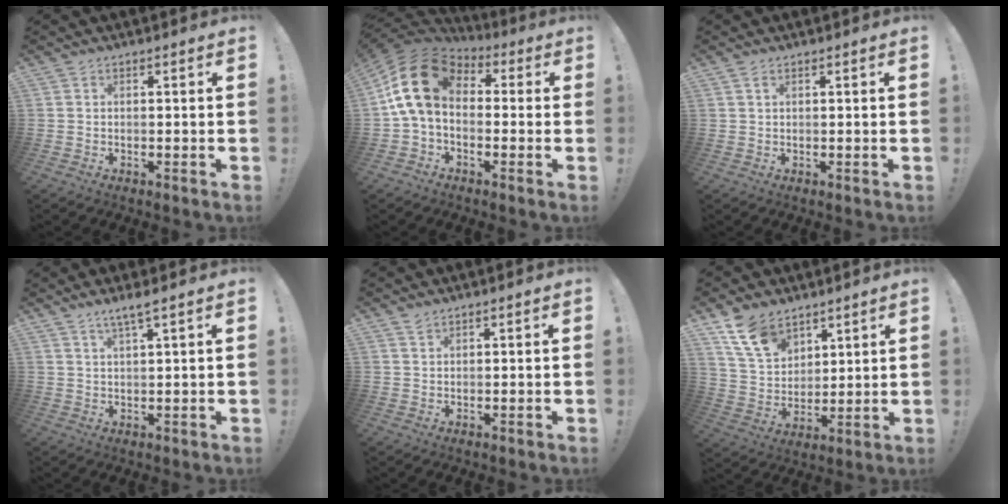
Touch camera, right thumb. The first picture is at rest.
{"total": 16.3, "force": [3.1, 10.4, 12.1], "torque": [-0.226, 0.003, 0.061]}
{"total": 1.1, "force": [0.5, 0.5, 0.8], "torque": [-0.017, 0.002, 0.010]}
{"total": 3.7, "force": [2.5, -0.4, 2.7], "torque": [-0.052, -0.011, 0.041]}
{"total": 1.4, "force": [1.2, 0.6, 0.4], "torque": [-0.008, -0.003, 0.024]}
{"total": 12.9, "force": [8.7, 7.6, 5.8], "torque": [-0.113, -0.041, 0.171]}